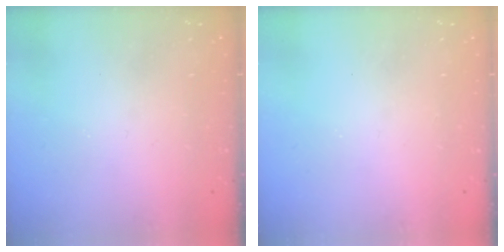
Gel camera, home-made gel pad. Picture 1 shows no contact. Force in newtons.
{"total": 0.0}